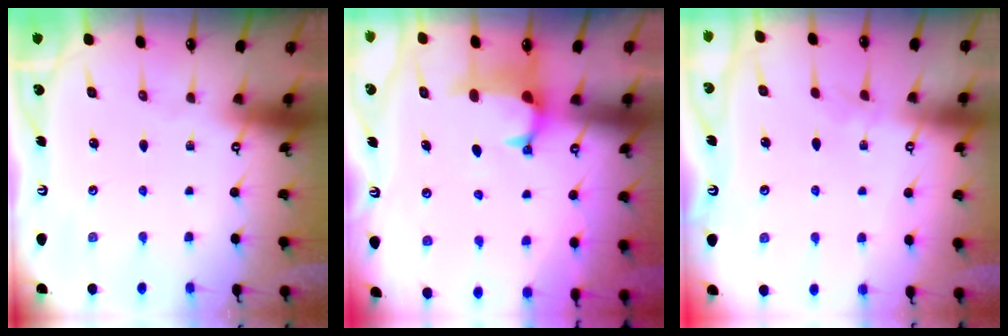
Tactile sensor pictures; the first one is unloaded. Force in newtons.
{"total": 0.9, "press": 0.2, "slide": 0.9}
{"total": 2.7, "press": 2.7, "slide": 0.3}